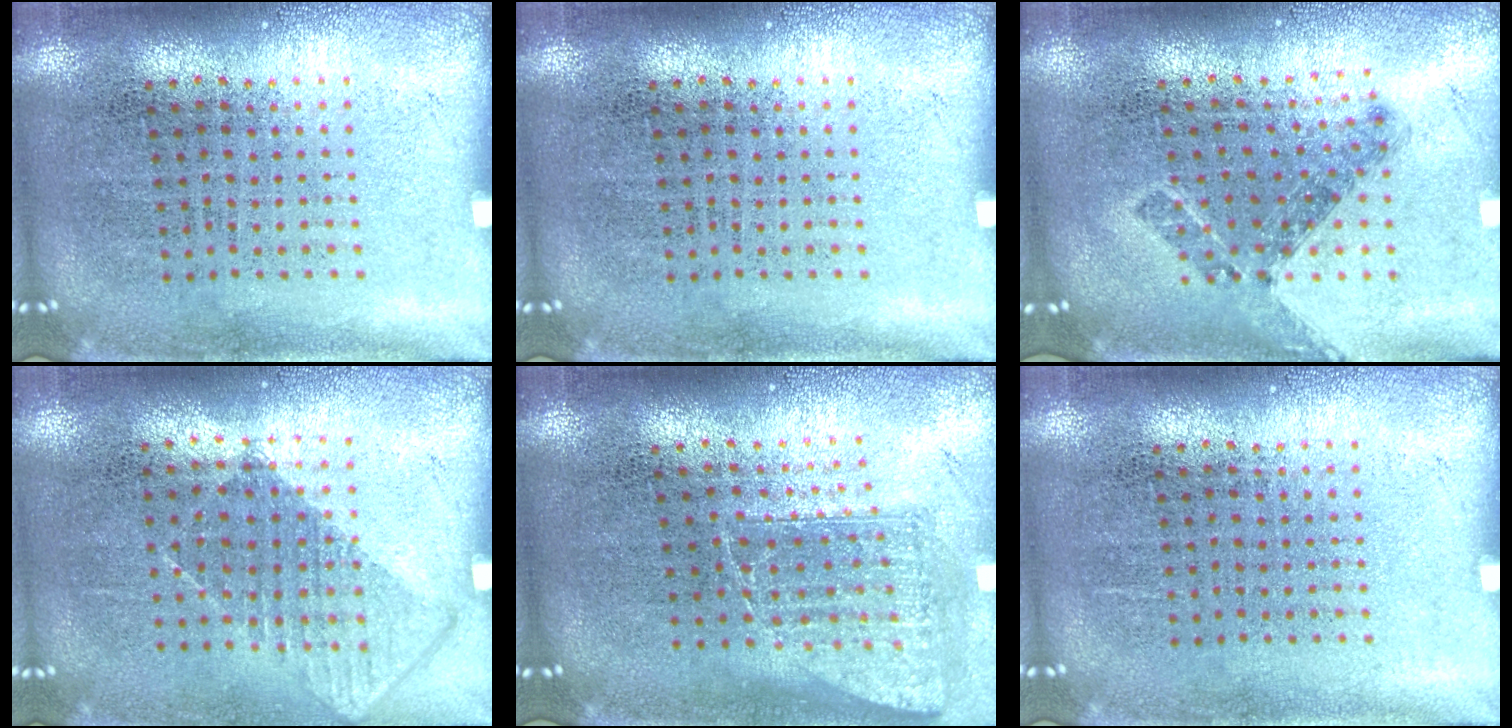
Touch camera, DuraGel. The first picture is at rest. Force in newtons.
{"total": 0.0}
{"total": 0.8, "press": 0.7, "slide": 0.3}
{"total": 0.8, "press": 0.7, "slide": 0.4}
{"total": 1.4, "press": 1.1, "slide": 0.9}
{"total": 0.0}